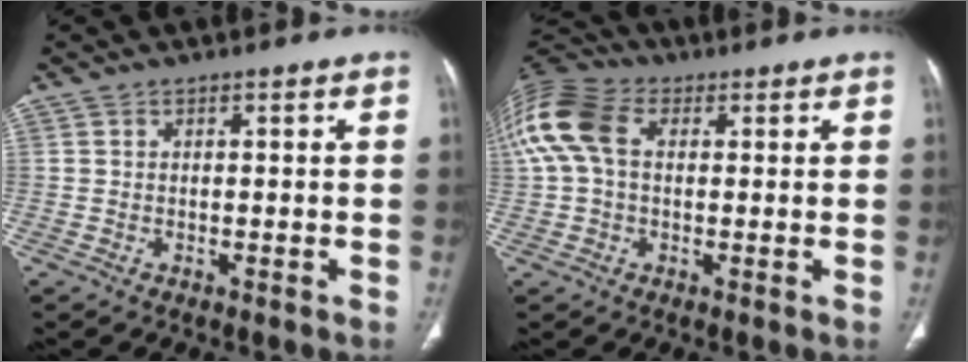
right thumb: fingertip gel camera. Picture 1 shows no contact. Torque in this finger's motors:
{"motor_torque": [-1.01, 0.99, 0.34, -0.21, 0.16]}